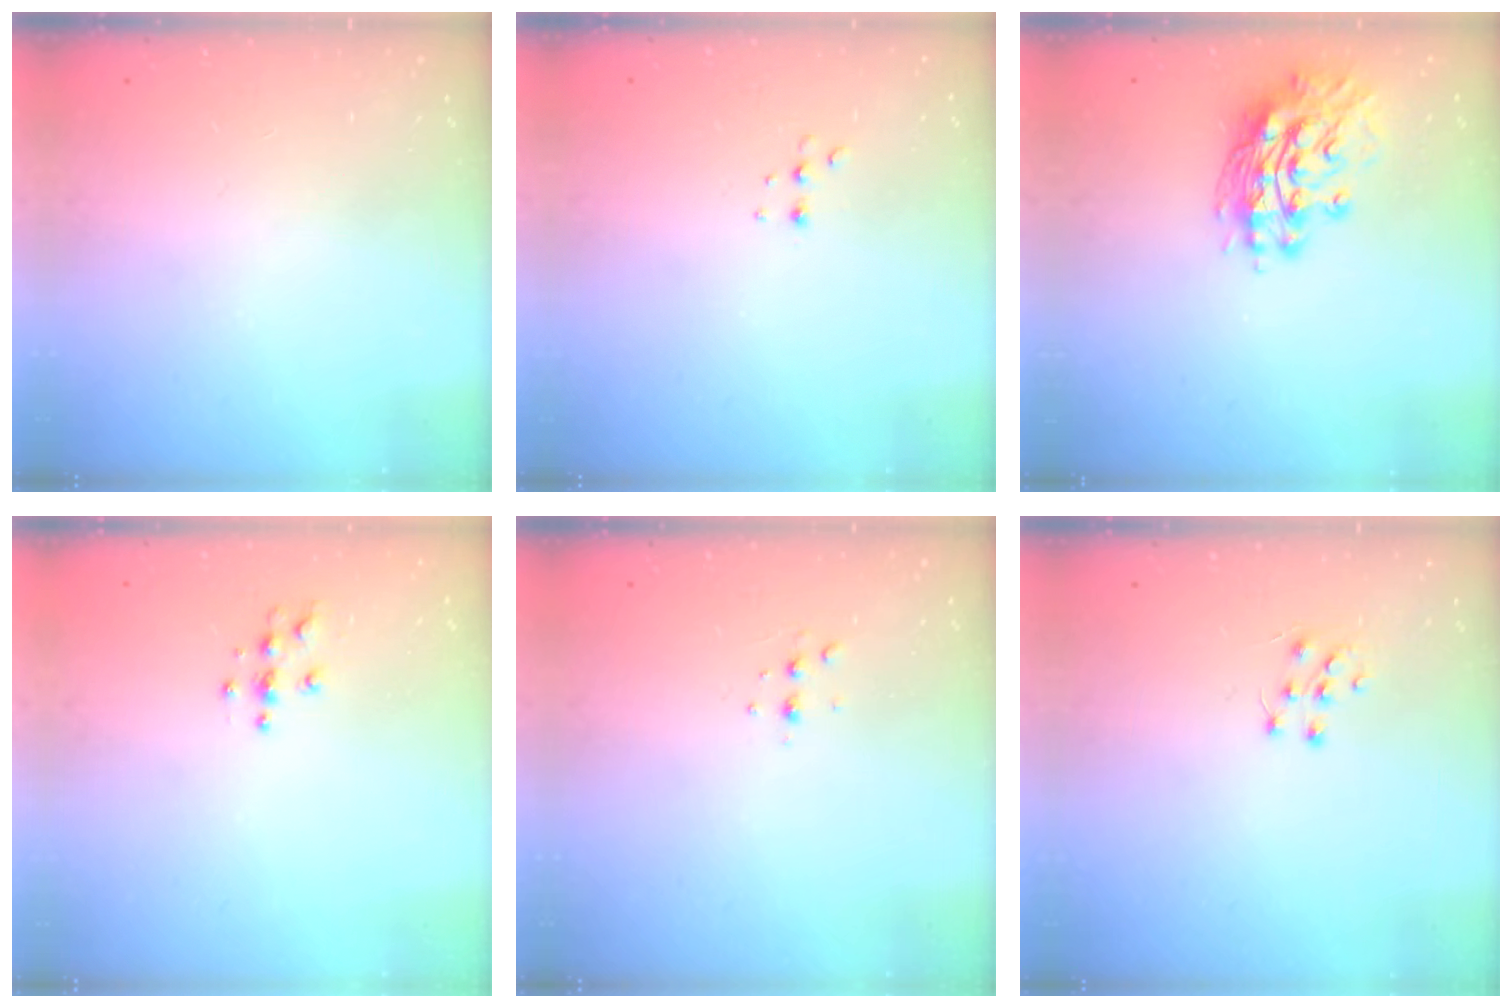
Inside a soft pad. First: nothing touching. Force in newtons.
{"total": 4.2, "press": 4.1, "slide": 0.9}
{"total": 13.6, "press": 13.5, "slide": 1.1}
{"total": 4.0, "press": 4.0, "slide": 0.3}
{"total": 3.1, "press": 3.1, "slide": 0.6}
{"total": 5.5, "press": 5.5, "slide": 0.6}